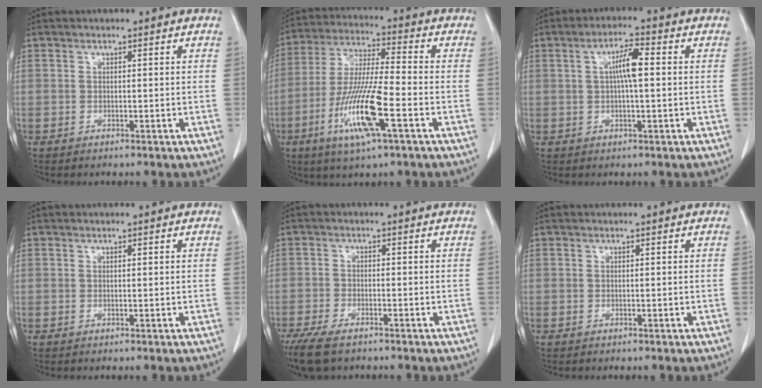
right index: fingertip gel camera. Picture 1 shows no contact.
{"total": 14.5, "force": [-5.5, 1.4, 13.3], "torque": [-0.274, -0.018, -0.100]}
{"total": 5.7, "force": [0.8, 1.2, 5.5], "torque": [-0.108, 0.013, 0.015]}
{"total": 0.7, "force": [0.1, 0.2, 0.6], "torque": [-0.018, 0.004, 0.005]}
{"total": 8.0, "force": [-5.7, 3.0, 4.7], "torque": [-0.088, -0.015, -0.098]}
{"total": 0.0}